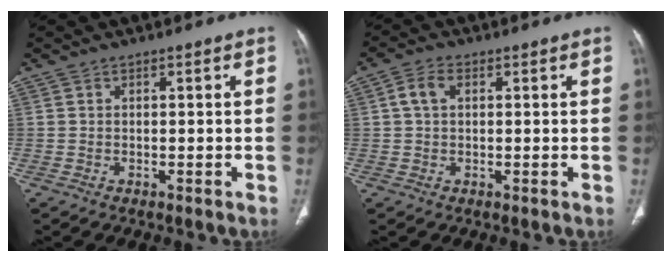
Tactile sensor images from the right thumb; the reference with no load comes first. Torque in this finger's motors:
{"motor_torque": [-0.16, 0.18, 0.42, -0.07, 0.14]}